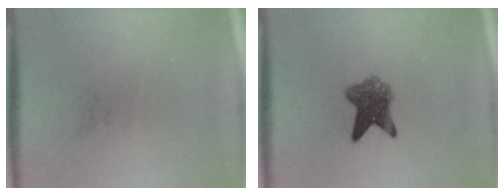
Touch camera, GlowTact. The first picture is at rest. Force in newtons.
{"total": 6.2}